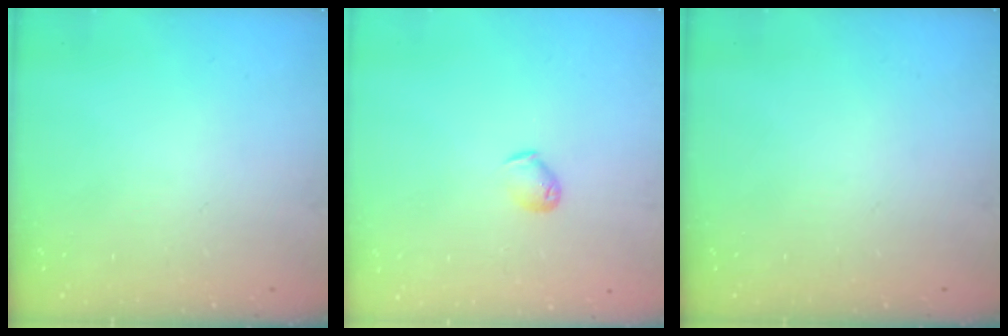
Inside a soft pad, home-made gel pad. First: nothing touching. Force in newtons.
{"total": 3.9, "press": 3.9, "slide": 0.7}
{"total": 0.0}